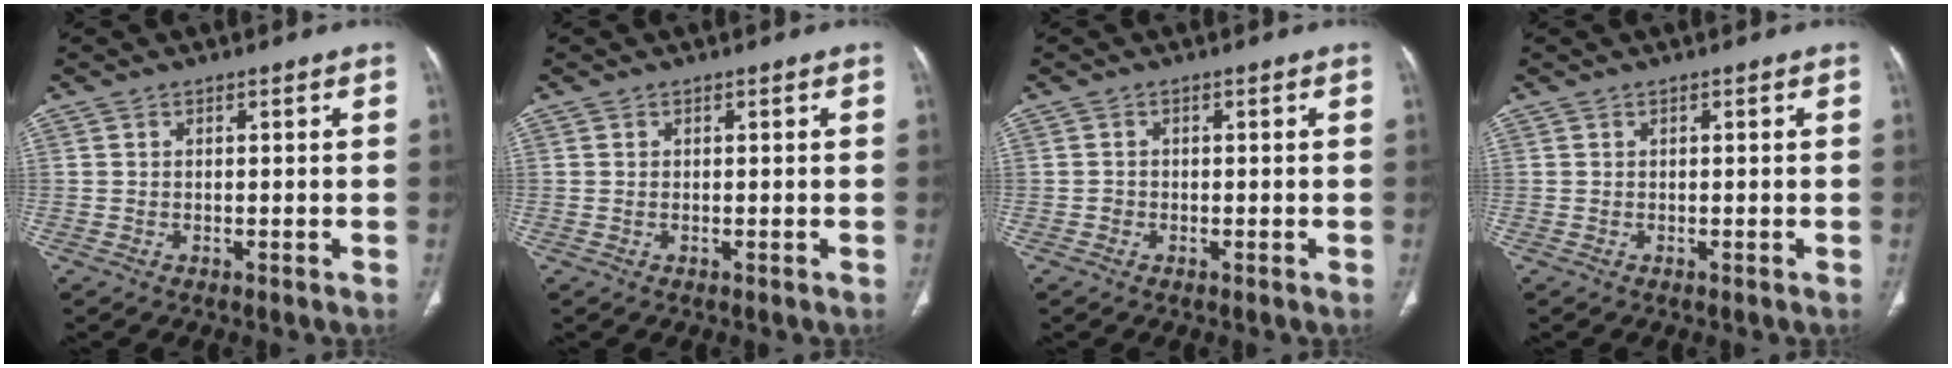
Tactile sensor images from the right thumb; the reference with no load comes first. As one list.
[{"total": 0.0}, {"total": 0.8, "force": [-0.3, 0.7, 0.2], "torque": [0.000, 0.004, -0.007]}, {"total": 0.0}]